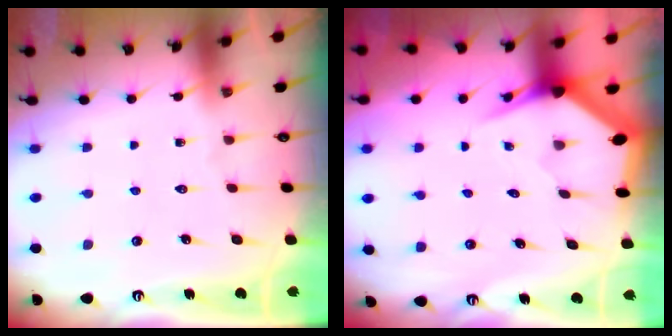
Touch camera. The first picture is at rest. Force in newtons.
{"total": 3.8, "press": 3.8, "slide": 0.1}